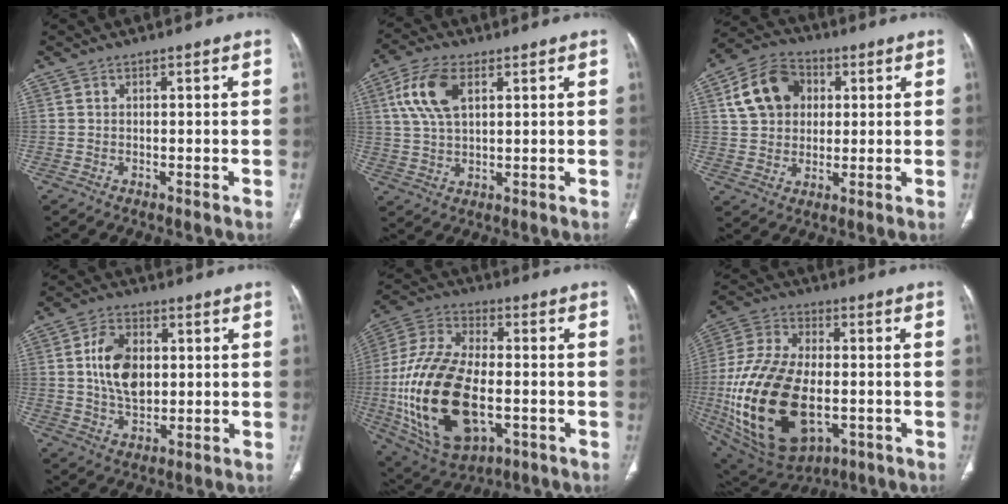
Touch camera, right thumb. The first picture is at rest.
{"total": 9.7, "force": [3.5, 5.0, 7.5], "torque": [-0.155, 0.002, 0.069]}
{"total": 12.5, "force": [3.3, 9.8, 7.0], "torque": [-0.107, 0.009, 0.051]}
{"total": 10.3, "force": [1.3, 6.8, 7.7], "torque": [-0.122, -0.004, 0.029]}
{"total": 25.9, "force": [-4.8, 14.3, 21.0], "torque": [-0.424, 0.007, -0.065]}
{"total": 27.7, "force": [-5.3, 16.1, 21.9], "torque": [-0.442, -0.004, -0.067]}